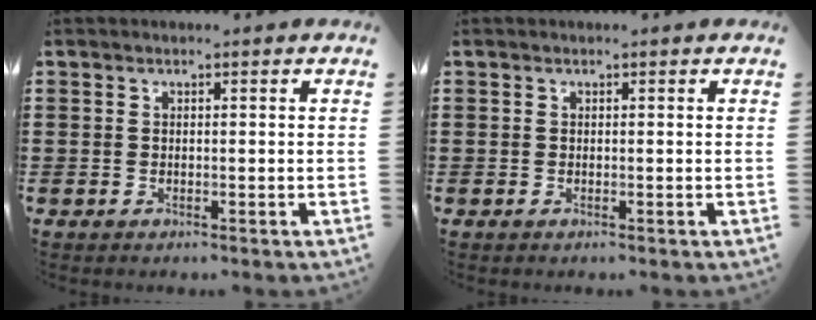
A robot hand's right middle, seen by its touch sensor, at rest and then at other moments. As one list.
[{"total": 0.0}]